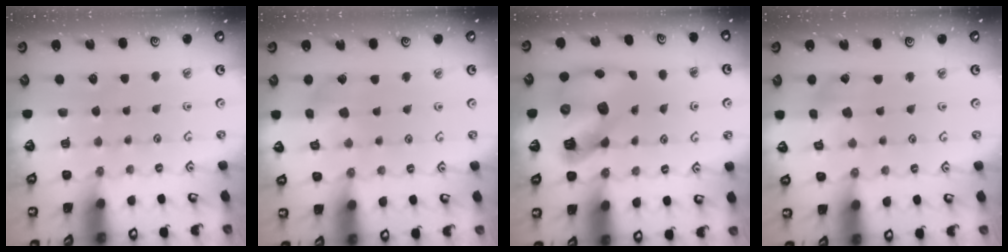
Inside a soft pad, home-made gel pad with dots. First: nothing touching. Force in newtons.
{"total": 4.8, "press": 4.7, "slide": 0.6}
{"total": 15.9, "press": 15.8, "slide": 1.9}
{"total": 2.2, "press": 2.2, "slide": 0.4}